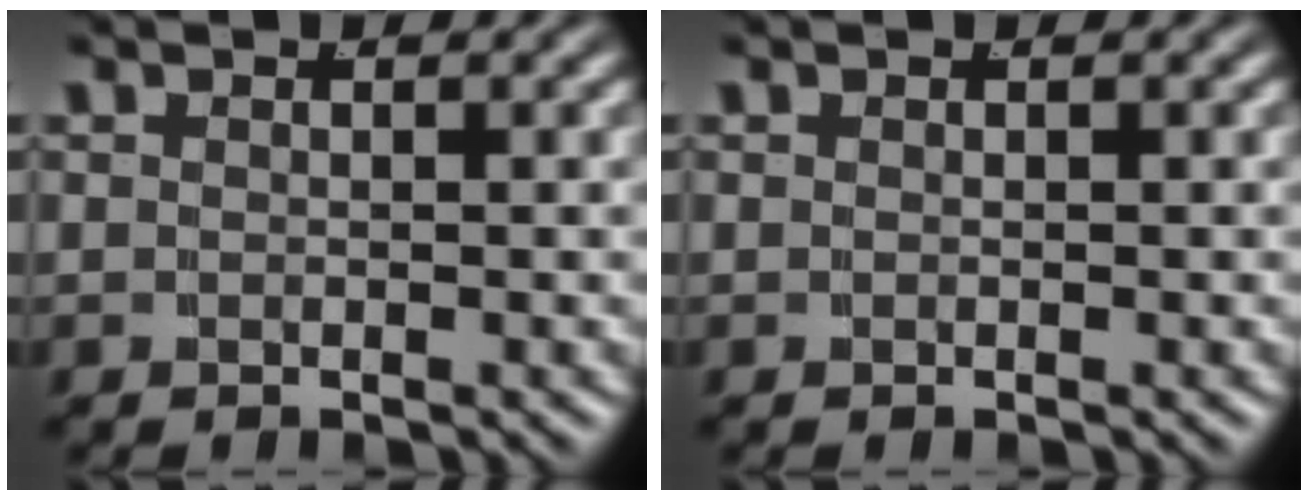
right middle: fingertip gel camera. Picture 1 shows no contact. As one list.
[{"total": 0.0}]